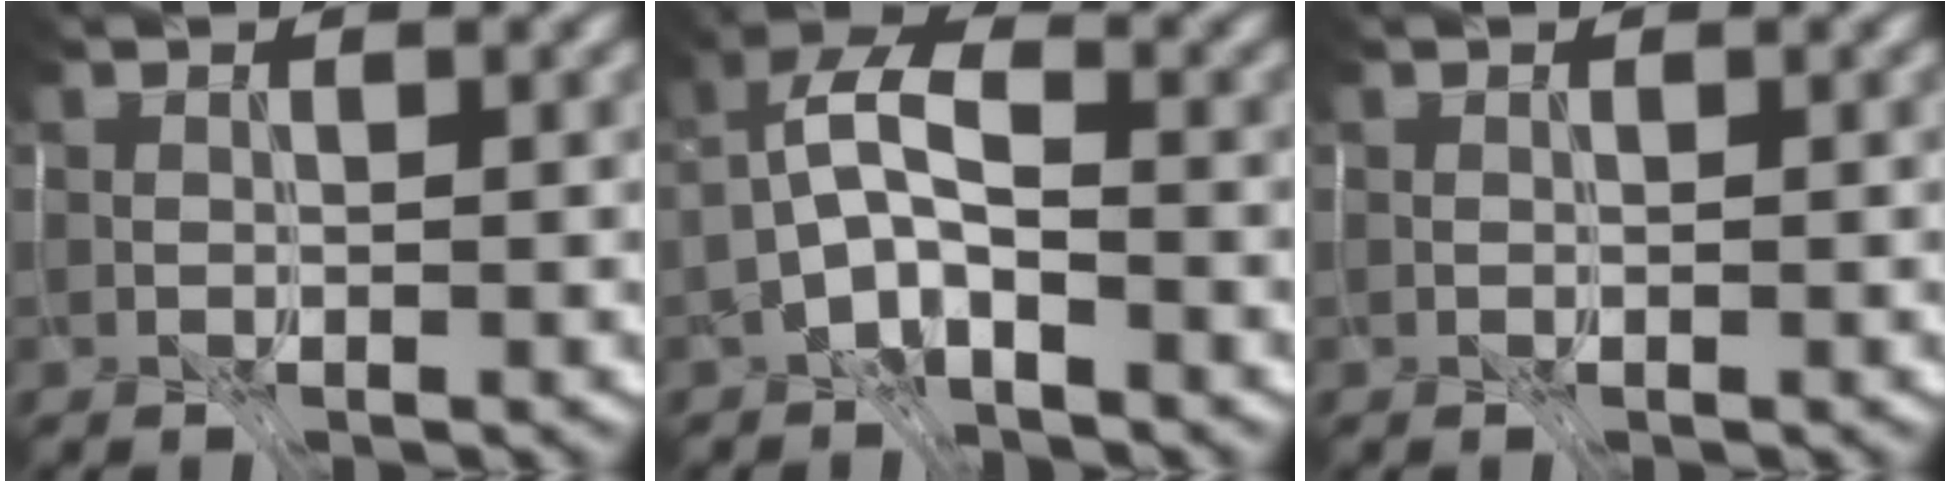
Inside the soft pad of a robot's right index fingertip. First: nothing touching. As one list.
[{"total": 4.8, "force": [-4.4, -1.8, 0.4], "torque": [0.008, -0.002, -0.074]}, {"total": 0.0}]